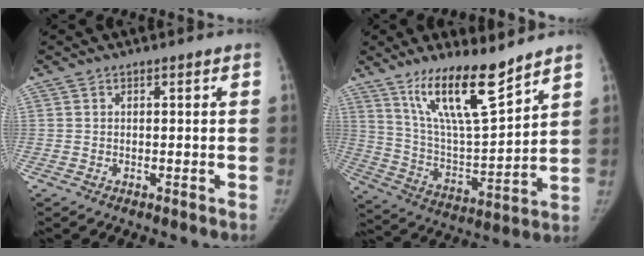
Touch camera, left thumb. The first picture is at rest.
{"total": 16.6, "force": [11.7, 3.6, 11.3], "torque": [-0.179, -0.073, 0.224]}